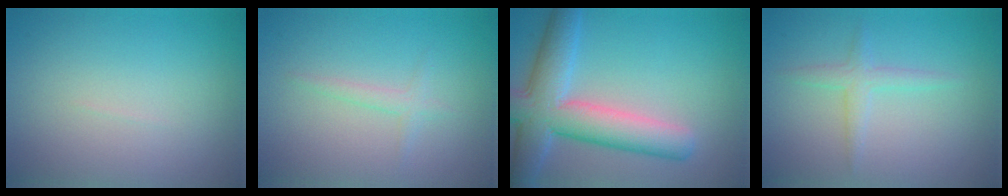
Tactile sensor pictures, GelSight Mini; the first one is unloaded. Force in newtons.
{"total": 1.2, "press": 1.2, "slide": 0.1}
{"total": 7.7, "press": 7.7, "slide": 0.4}
{"total": 1.7, "press": 1.7, "slide": 0.1}